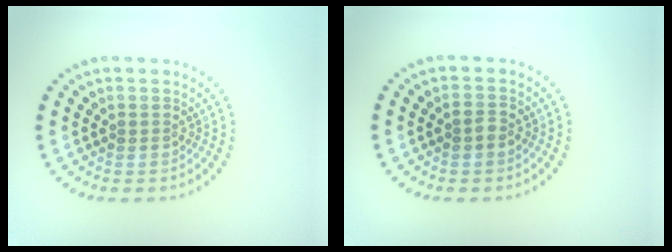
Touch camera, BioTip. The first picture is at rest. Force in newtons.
{"total": 1.6, "press": 1.6, "slide": 0.1}